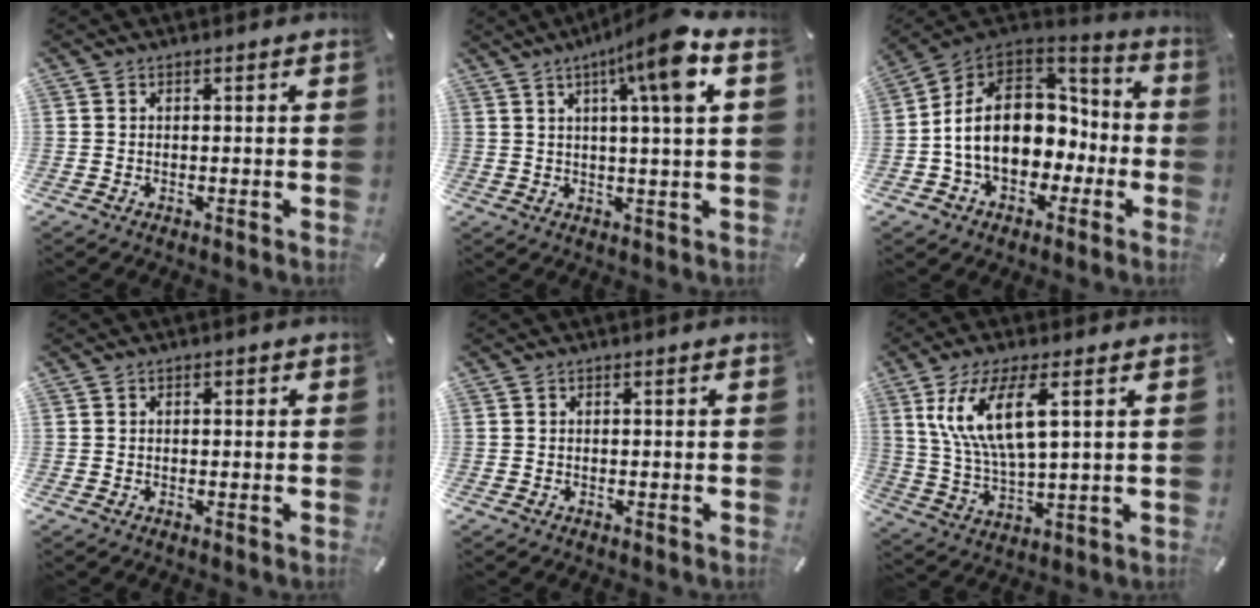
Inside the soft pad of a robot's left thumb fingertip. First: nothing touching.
{"total": 12.1, "force": [5.1, 1.0, 10.9], "torque": [-0.181, -0.013, 0.077]}
{"total": 17.4, "force": [-1.3, 13.9, 10.4], "torque": [-0.192, 0.003, -0.015]}
{"total": 0.7, "force": [0.1, 0.6, 0.4], "torque": [-0.009, 0.004, 0.001]}
{"total": 0.0}
{"total": 12.7, "force": [5.3, 4.3, 10.7], "torque": [-0.235, 0.001, 0.093]}